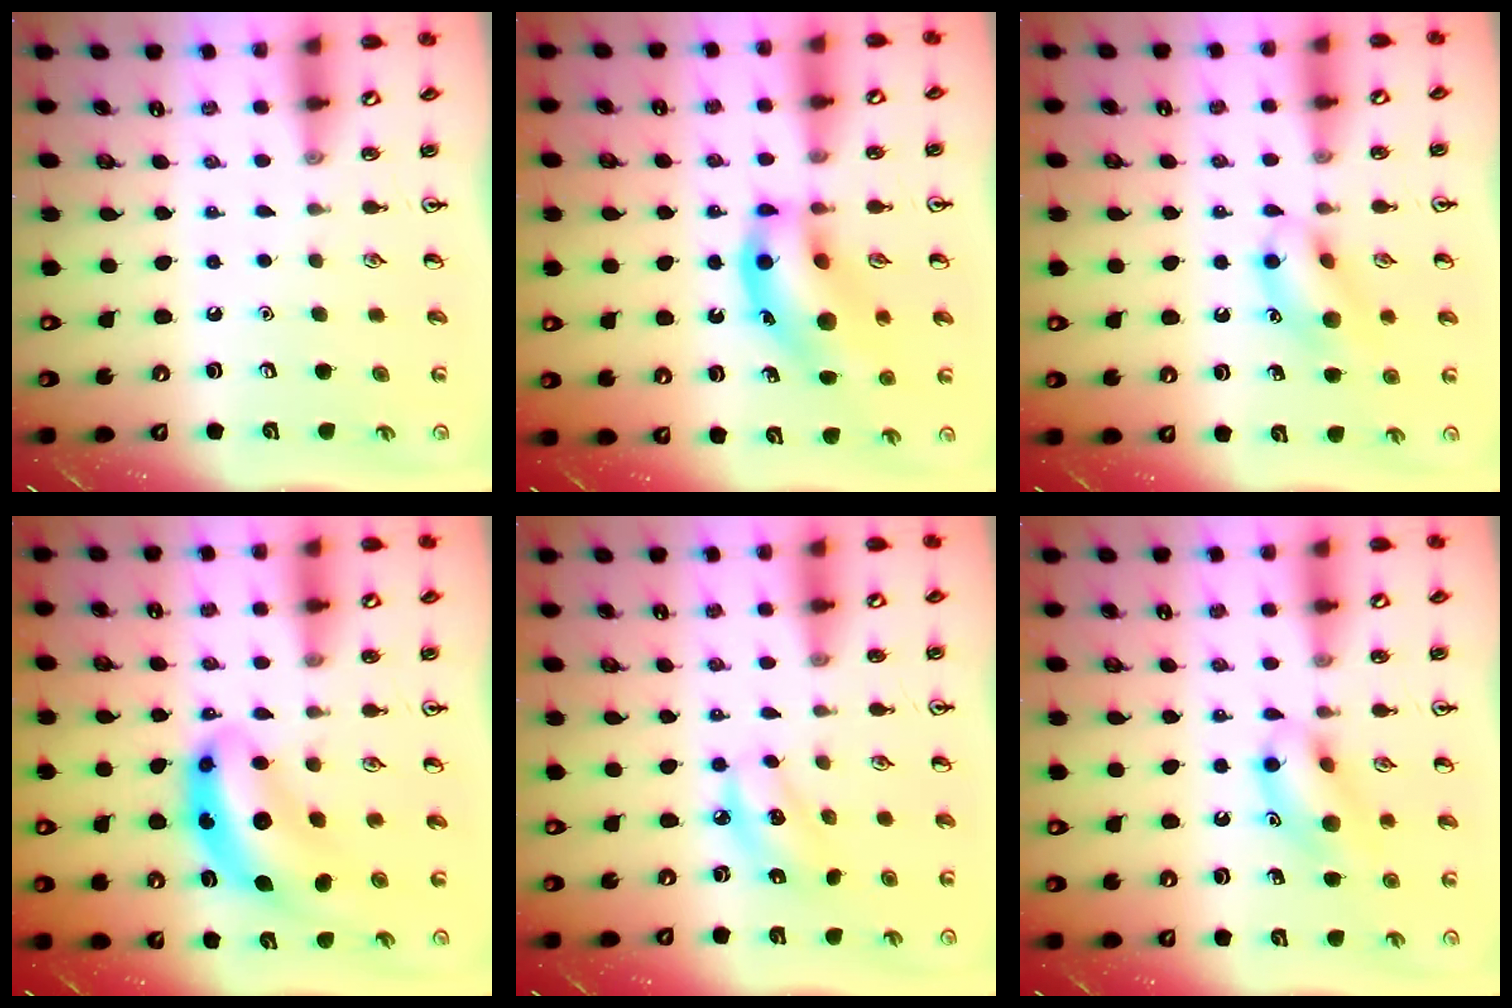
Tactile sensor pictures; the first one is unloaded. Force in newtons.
{"total": 15.3, "press": 15.1, "slide": 2.8}
{"total": 12.1, "press": 11.9, "slide": 2.0}
{"total": 9.4, "press": 9.0, "slide": 2.8}
{"total": 6.1, "press": 6.0, "slide": 1.2}
{"total": 11.8, "press": 11.7, "slide": 1.7}